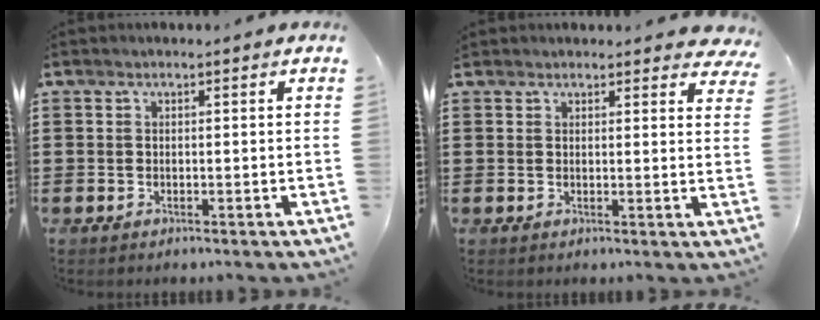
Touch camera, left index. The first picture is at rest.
{"total": 2.3, "force": [2.1, 0.6, 0.5], "torque": [-0.008, -0.004, 0.039]}